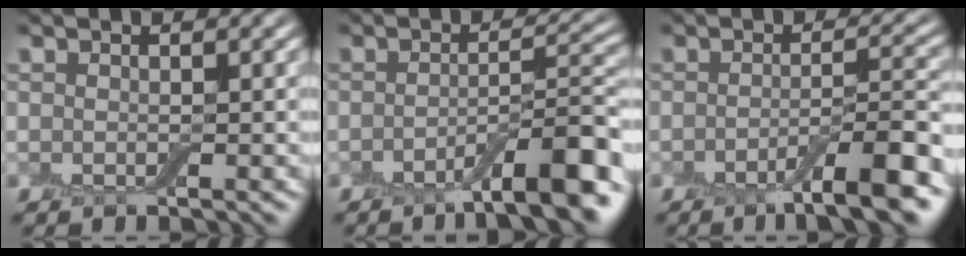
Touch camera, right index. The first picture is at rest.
{"total": 7.4, "force": [-4.0, 1.5, 6.0], "torque": [-0.078, 0.010, -0.063]}
{"total": 6.6, "force": [-3.4, 1.3, 5.6], "torque": [-0.077, 0.006, -0.054]}